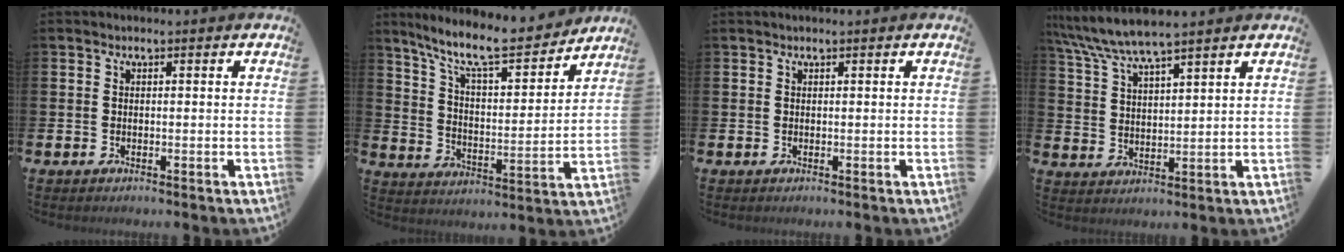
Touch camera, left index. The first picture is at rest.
{"total": 10.5, "force": [9.2, 2.0, 4.6], "torque": [-0.123, -0.057, 0.158]}
{"total": 0.0}
{"total": 6.5, "force": [6.0, 0.5, 2.4], "torque": [-0.075, -0.023, 0.107]}